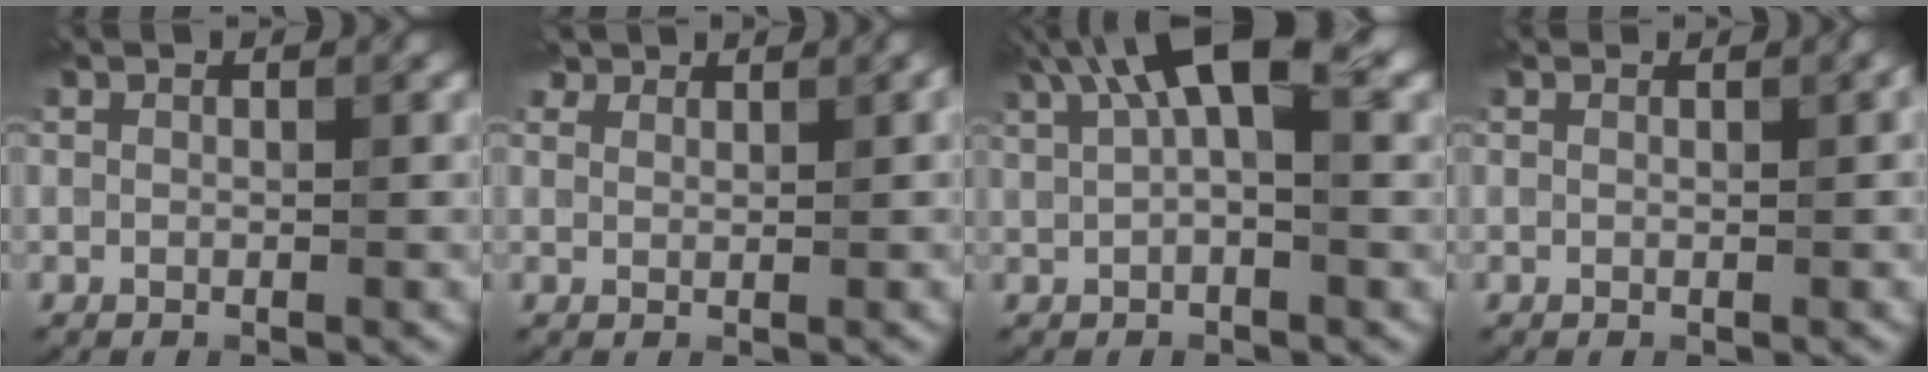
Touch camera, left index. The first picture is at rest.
{"total": 2.3, "force": [2.0, 1.0, 0.7], "torque": [-0.010, -0.002, 0.035]}
{"total": 7.0, "force": [3.2, 2.3, 5.8], "torque": [-0.096, 0.016, 0.046]}
{"total": 0.8, "force": [0.7, 0.1, 0.3], "torque": [-0.004, 0.000, 0.008]}